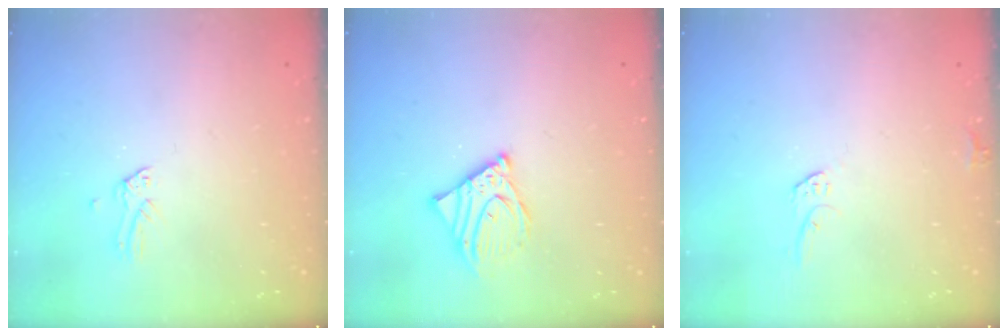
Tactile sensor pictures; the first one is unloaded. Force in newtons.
{"total": 8.7, "press": 8.6, "slide": 1.1}
{"total": 6.0, "press": 6.0, "slide": 0.4}